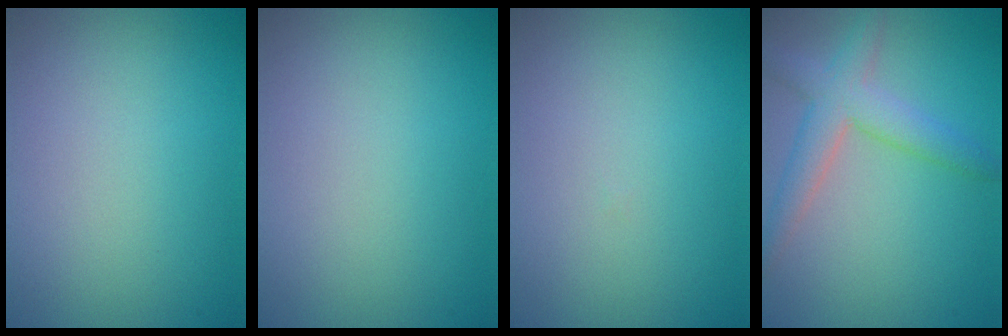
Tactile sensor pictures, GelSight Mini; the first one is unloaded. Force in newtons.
{"total": 0.0}
{"total": 0.0}
{"total": 4.1, "press": 4.1, "slide": 0.2}